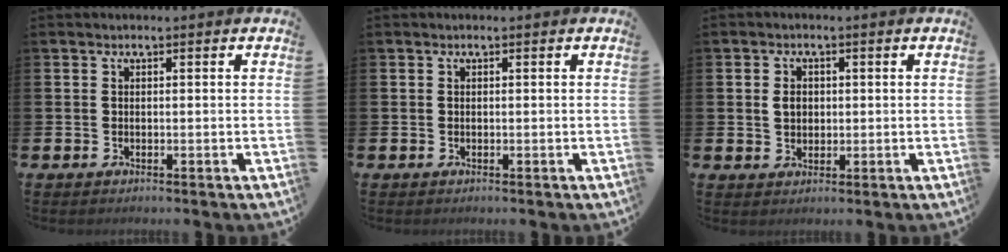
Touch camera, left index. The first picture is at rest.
{"total": 0.0}
{"total": 2.5, "force": [0.5, 2.0, 1.3], "torque": [-0.006, 0.001, 0.002]}